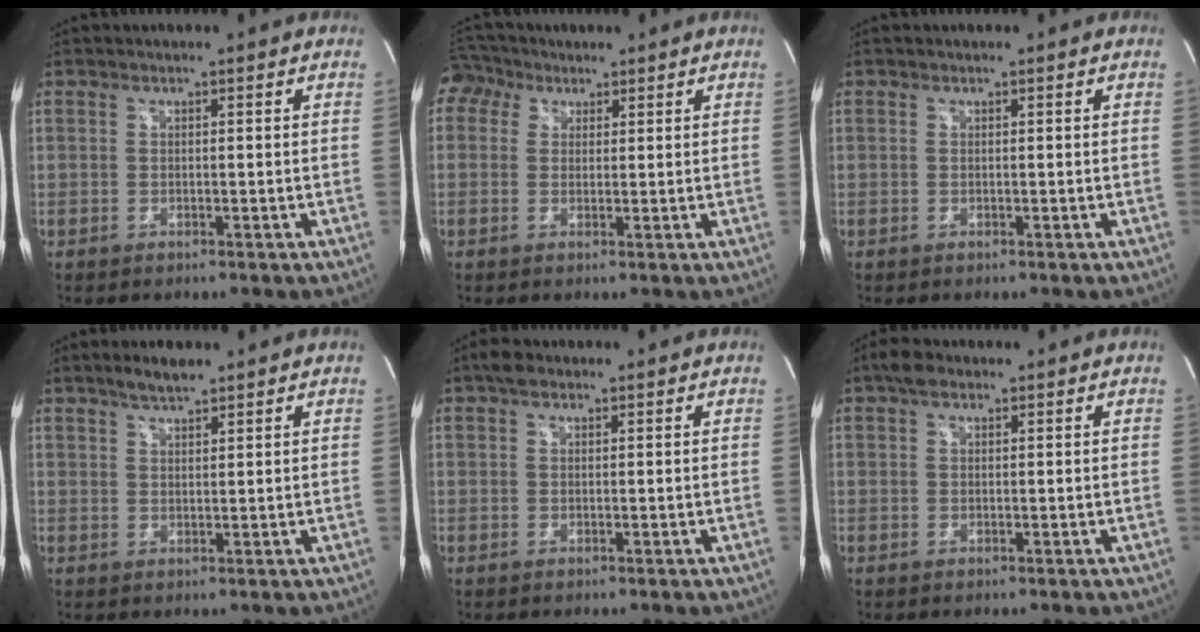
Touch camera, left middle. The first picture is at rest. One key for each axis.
{"total": 5.4, "fx": 3.1, "fy": 4.2, "fz": 1.1, "tx": -0.031, "ty": 0.035, "tz": 0.062}
{"total": 0.0}
{"total": 3.7, "fx": 3.0, "fy": 0.7, "fz": 1.9, "tx": -0.044, "ty": 0.005, "tz": 0.057}
{"total": 2.0, "fx": 1.4, "fy": 1.0, "fz": 1.0, "tx": -0.024, "ty": 0.017, "tz": 0.023}
{"total": 2.5, "fx": 1.7, "fy": 1.2, "fz": 1.4, "tx": -0.032, "ty": 0.018, "tz": 0.029}